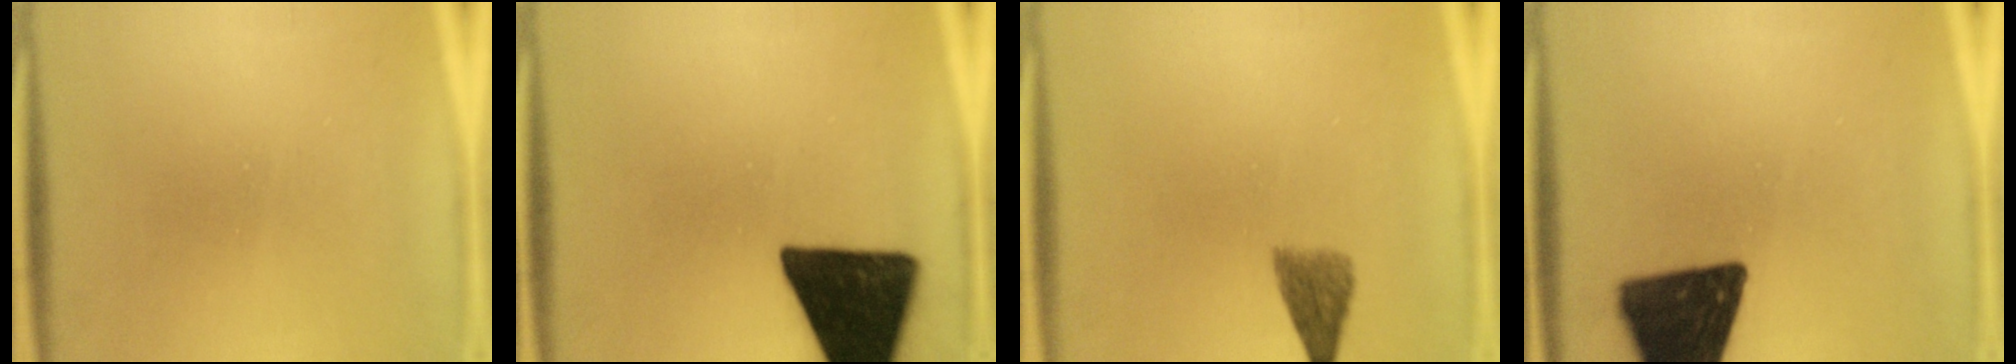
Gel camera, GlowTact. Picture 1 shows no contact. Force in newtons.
{"total": 19.4}
{"total": 3.9}
{"total": 19.5}